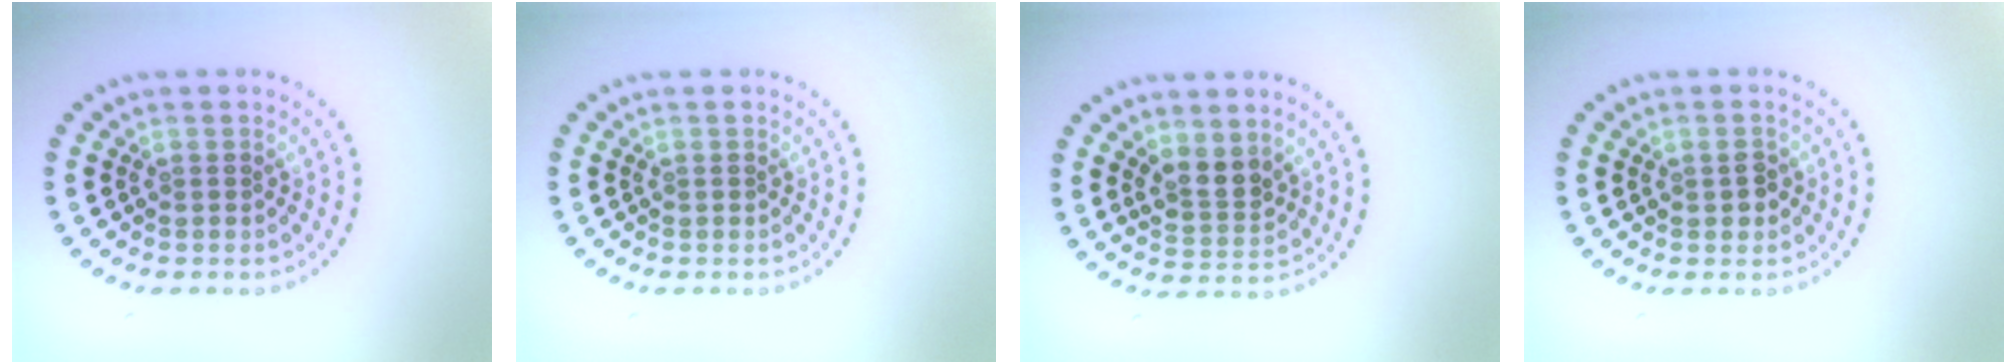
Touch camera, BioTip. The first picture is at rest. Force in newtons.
{"total": 0.0}
{"total": 2.5, "press": 2.2, "slide": 1.2}
{"total": 1.4, "press": 1.4, "slide": 0.2}